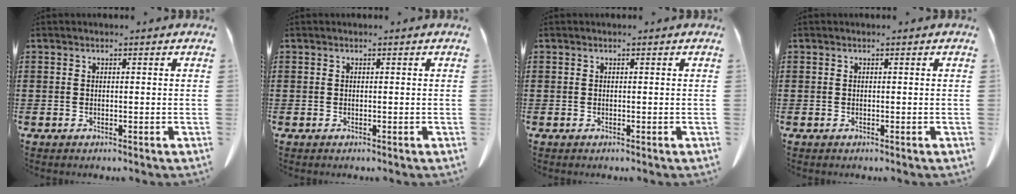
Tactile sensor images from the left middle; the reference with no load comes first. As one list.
[{"total": 0.0}, {"total": 0.0}, {"total": 0.0}]